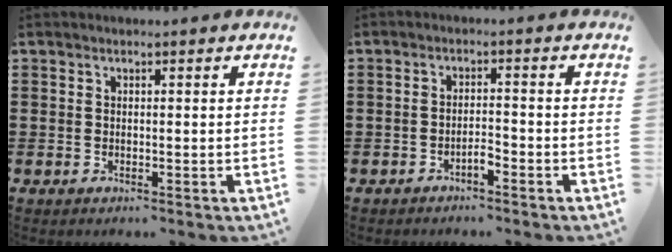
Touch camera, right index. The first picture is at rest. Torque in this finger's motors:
{"motor_torque": [0.67, 0.65, 0.06, 0.03]}